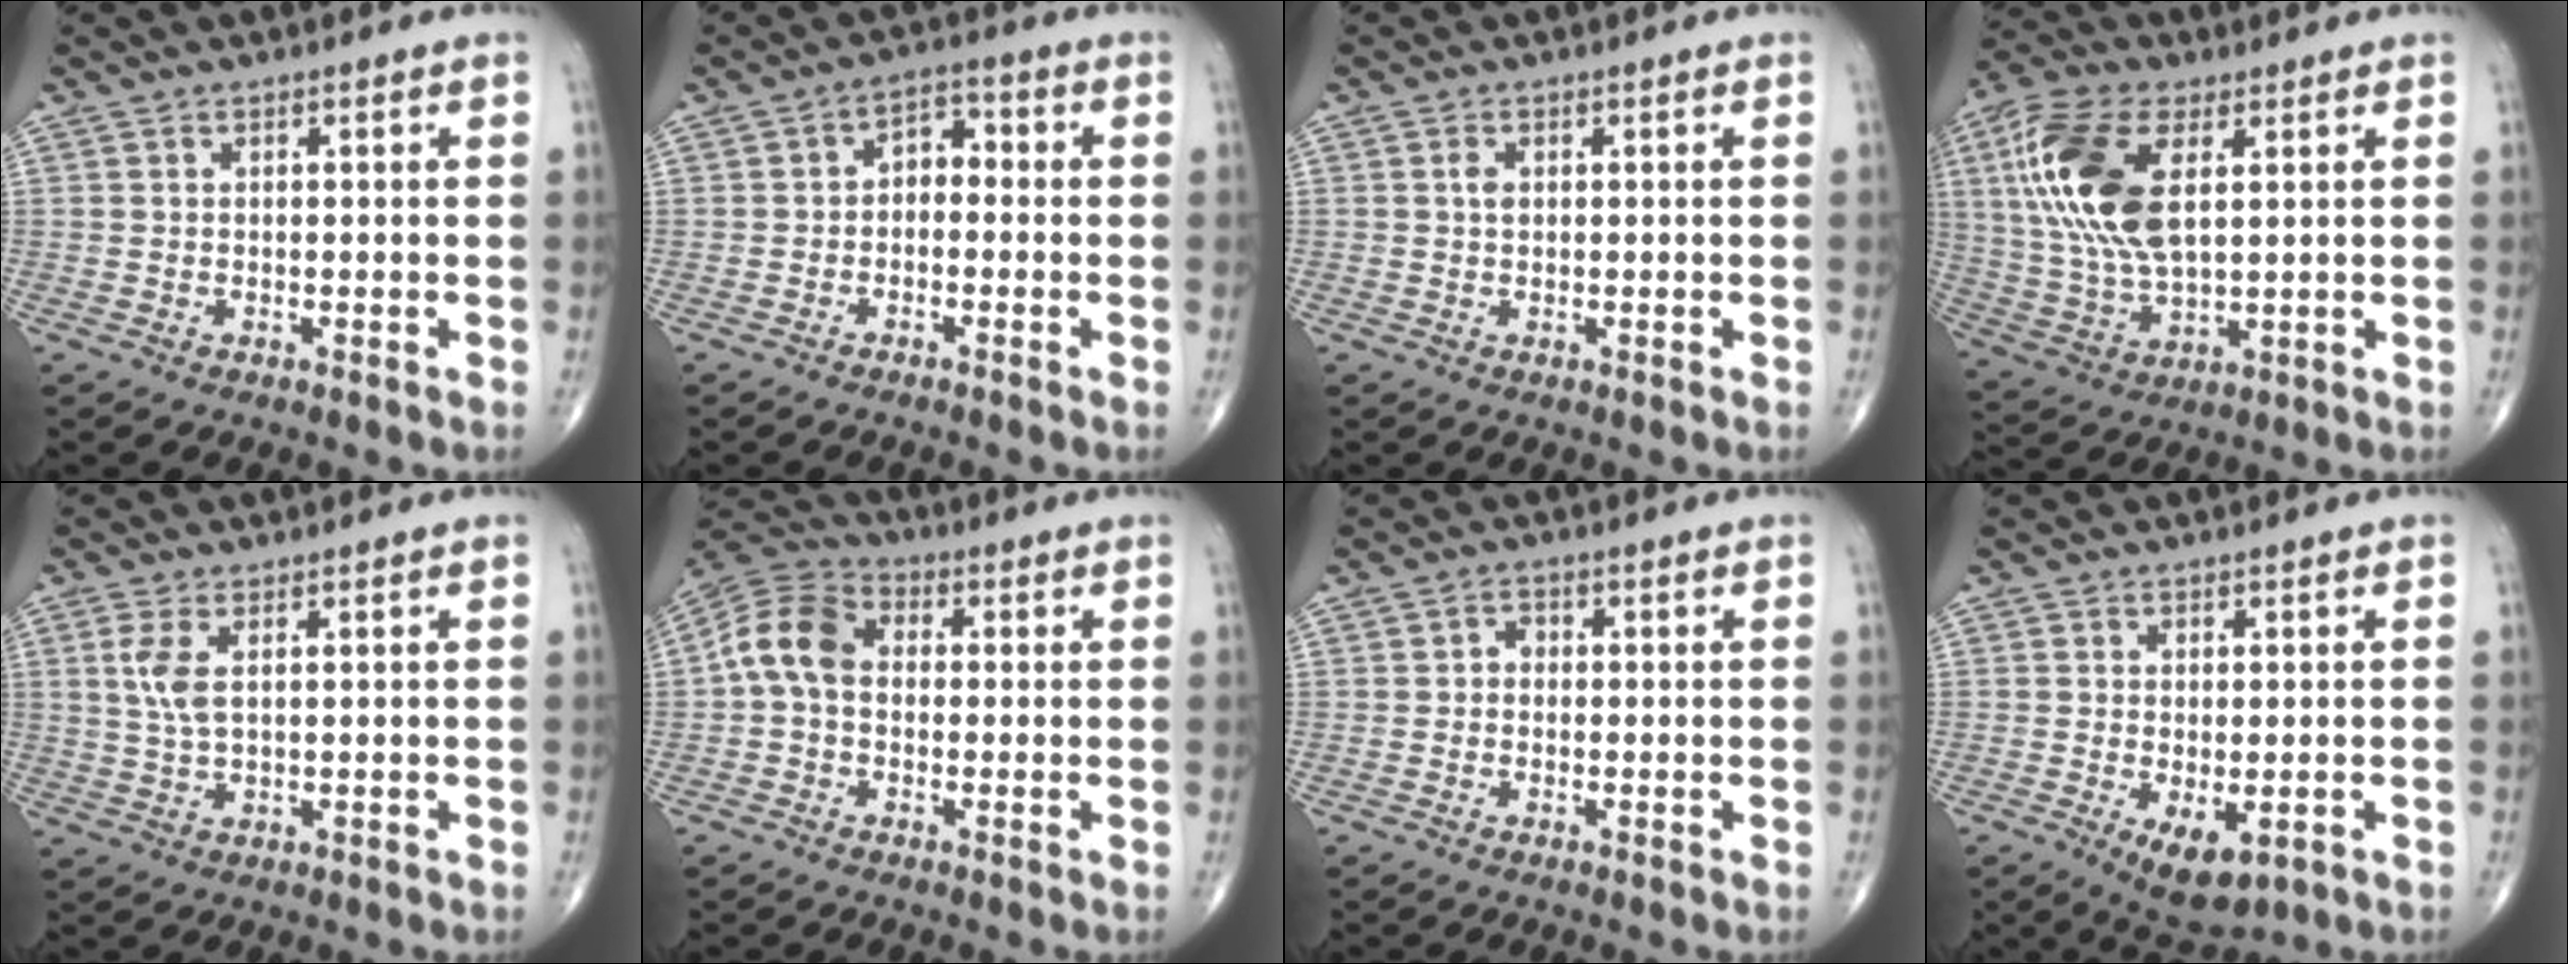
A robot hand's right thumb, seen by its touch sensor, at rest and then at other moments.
{"total": 4.2, "force": [-0.7, 2.9, 3.0], "torque": [-0.028, 0.026, -0.026]}
{"total": 1.3, "force": [0.2, 0.9, 0.9], "torque": [-0.013, 0.002, 0.002]}
{"total": 17.6, "force": [4.6, 8.7, 14.6], "torque": [-0.310, -0.002, 0.087]}
{"total": 4.4, "force": [1.2, 1.8, 3.8], "torque": [-0.091, -0.001, 0.030]}
{"total": 9.3, "force": [-0.1, 6.7, 6.5], "torque": [-0.117, 0.028, -0.017]}
{"total": 1.5, "force": [-0.2, 1.2, 0.9], "torque": [-0.003, 0.005, -0.010]}
{"total": 6.3, "force": [-1.9, 3.1, 5.1], "torque": [-0.078, -0.012, -0.018]}